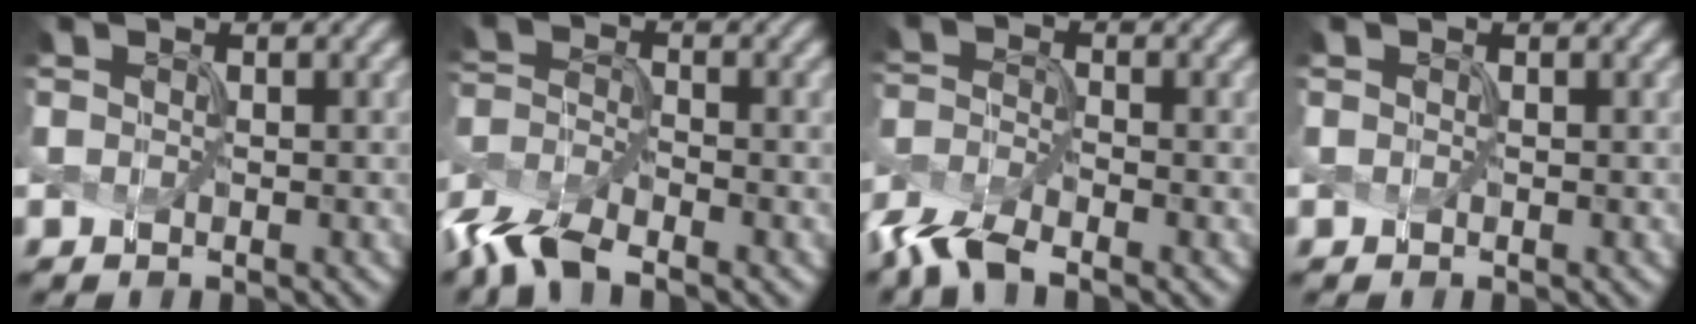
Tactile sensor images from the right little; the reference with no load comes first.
{"total": 5.3, "force": [-4.4, 1.3, 2.7], "torque": [-0.065, -0.008, -0.088]}
{"total": 4.2, "force": [-3.6, 1.0, 2.1], "torque": [-0.054, -0.009, -0.075]}
{"total": 0.0}